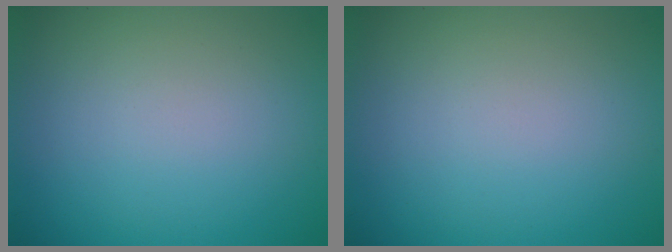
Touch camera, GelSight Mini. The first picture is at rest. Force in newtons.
{"total": 0.0}